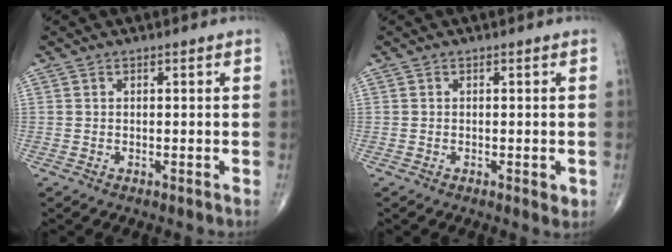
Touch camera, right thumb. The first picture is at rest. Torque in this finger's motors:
{"motor_torque": [-0.10, -0.03, 0.06, 0.09, 0.00]}